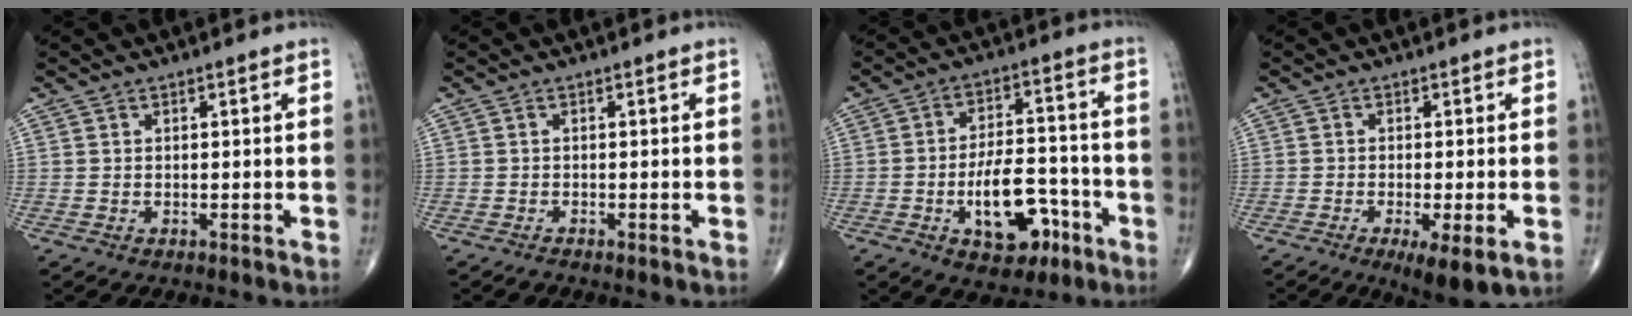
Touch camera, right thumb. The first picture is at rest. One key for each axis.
{"total": 0.5, "fx": -0.5, "fy": 0.0, "fz": 0.2, "tx": -0.002, "ty": -0.001, "tz": -0.012}
{"total": 12.7, "fx": -5.1, "fy": 6.8, "fz": 9.4, "tx": -0.122, "ty": 0.038, "tz": -0.075}
{"total": 7.3, "fx": -3.0, "fy": 1.7, "fz": 6.5, "tx": -0.099, "ty": -0.014, "tz": -0.045}